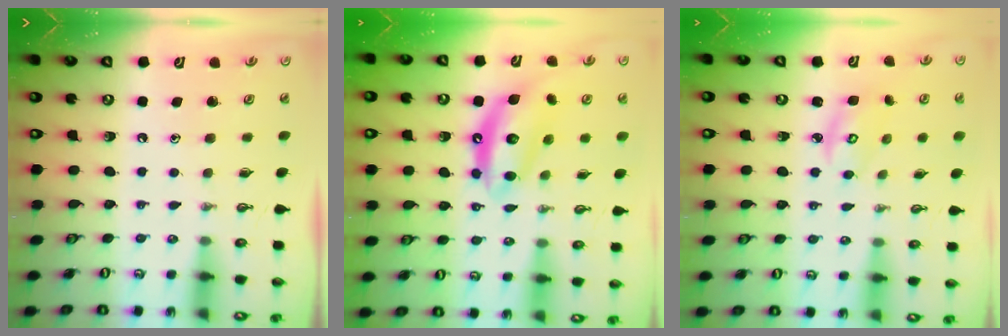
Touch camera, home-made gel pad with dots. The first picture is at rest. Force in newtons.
{"total": 12.4, "press": 12.4, "slide": 1.0}
{"total": 4.4, "press": 4.4, "slide": 0.4}